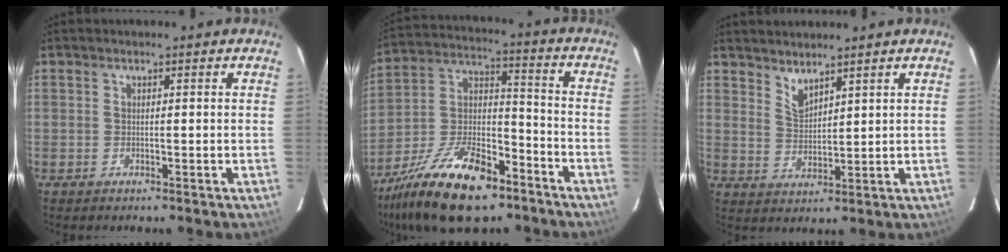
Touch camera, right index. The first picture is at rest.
{"total": 21.0, "force": [-13.3, 9.3, 13.2], "torque": [-0.267, -0.005, -0.230]}
{"total": 3.8, "force": [3.4, 0.9, 1.5], "torque": [-0.025, -0.006, 0.063]}